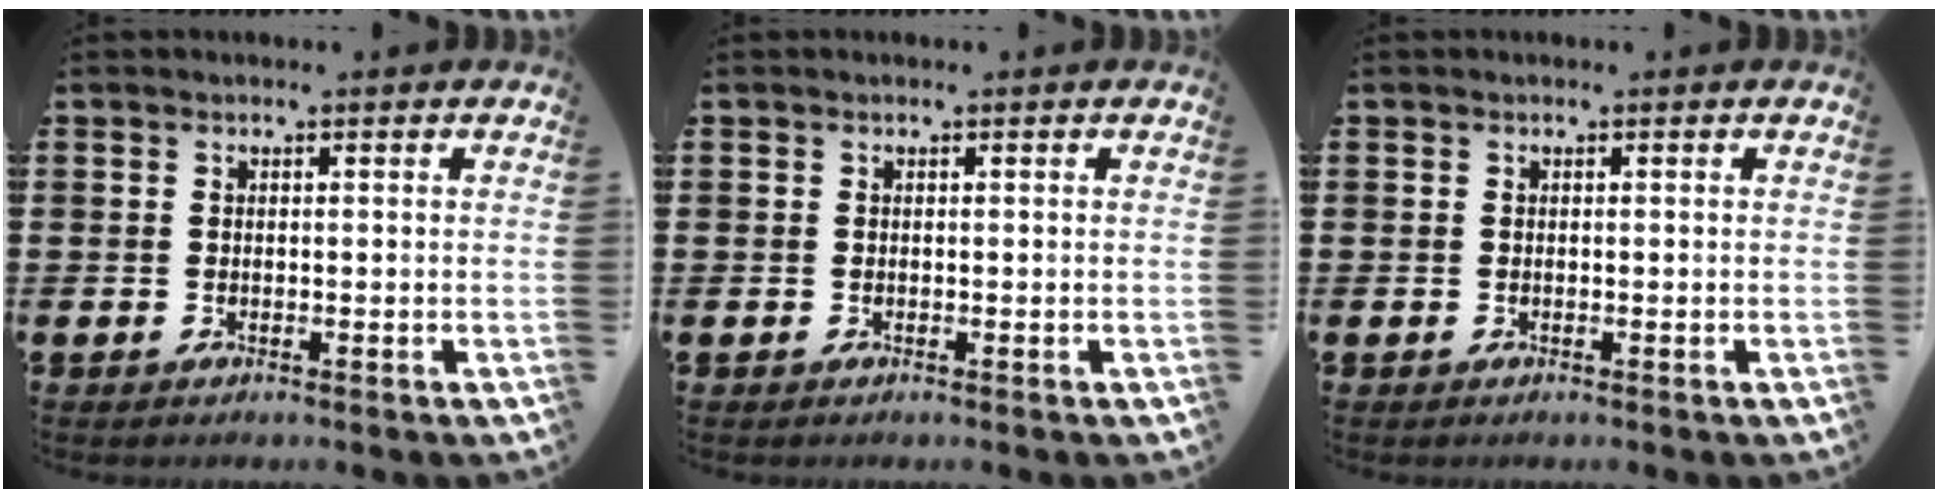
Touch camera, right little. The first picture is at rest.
{"total": 0.0}
{"total": 0.0}